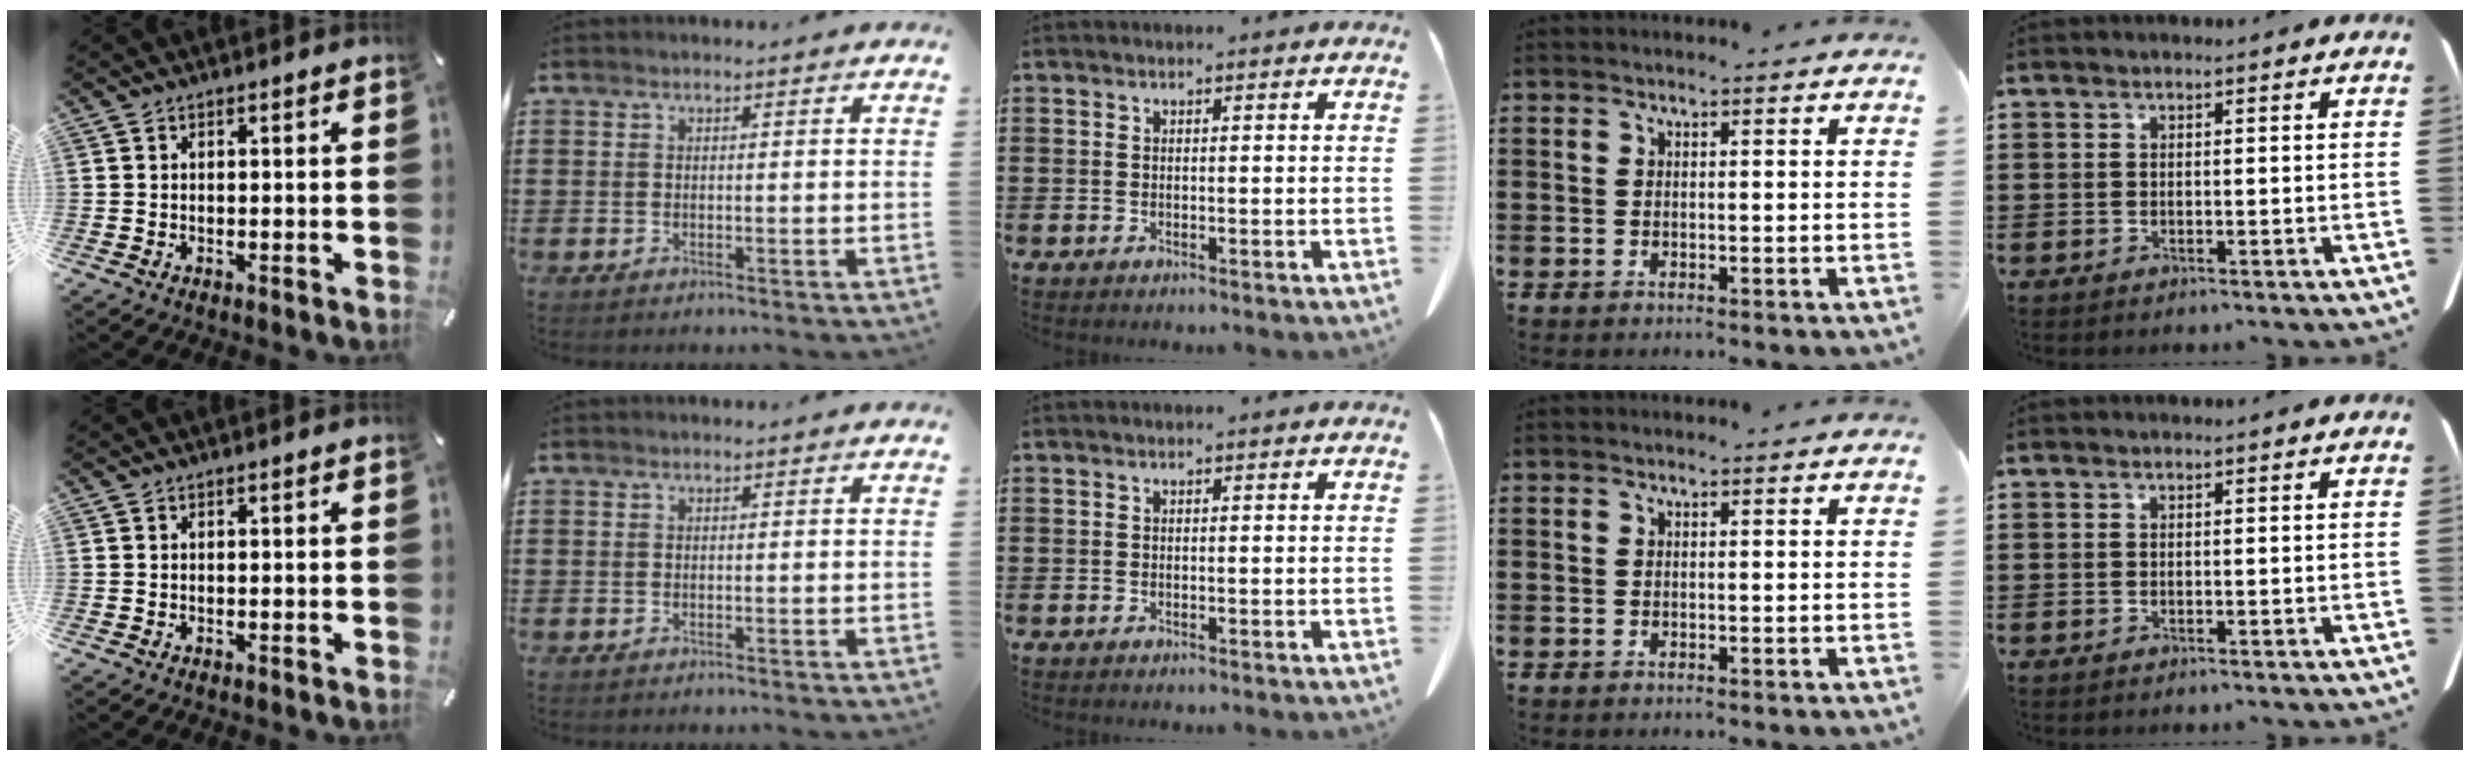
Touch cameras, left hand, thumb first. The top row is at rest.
{}